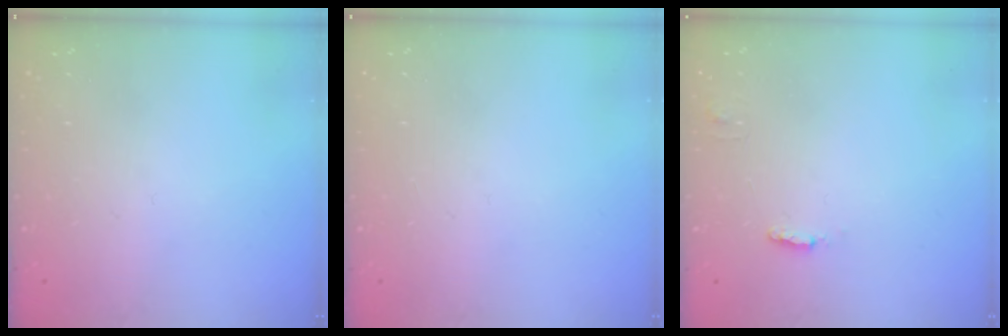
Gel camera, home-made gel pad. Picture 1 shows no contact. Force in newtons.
{"total": 0.0}
{"total": 3.7, "press": 3.7, "slide": 0.3}